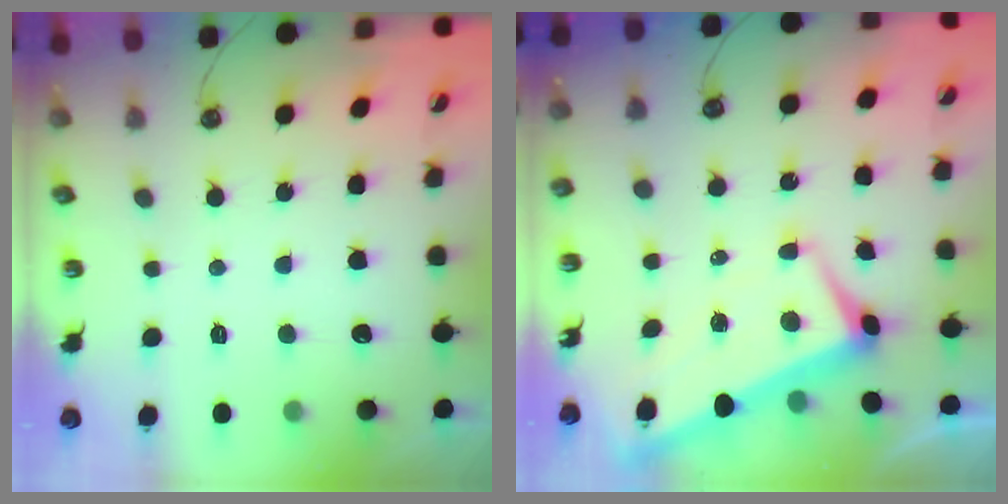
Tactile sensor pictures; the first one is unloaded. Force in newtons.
{"total": 1.2, "press": 0.3, "slide": 1.1}